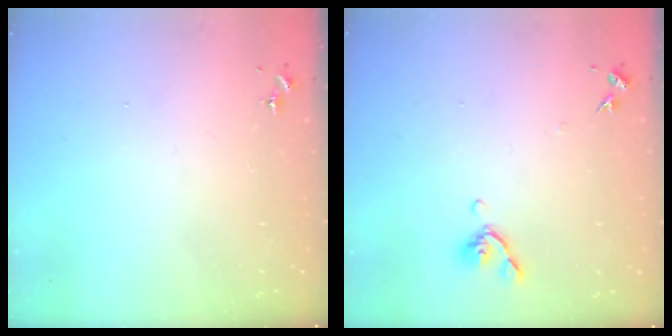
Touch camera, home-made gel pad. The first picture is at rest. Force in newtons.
{"total": 6.9, "press": 6.7, "slide": 1.5}